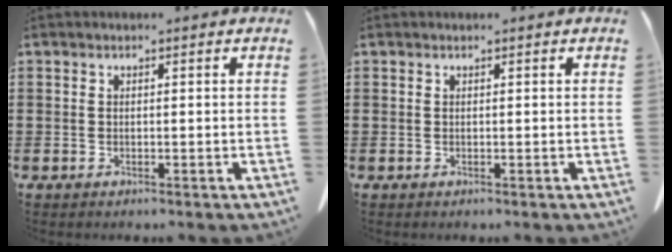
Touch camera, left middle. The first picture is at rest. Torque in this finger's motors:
{"motor_torque": [0.08, 0.00, -0.04, 0.00]}